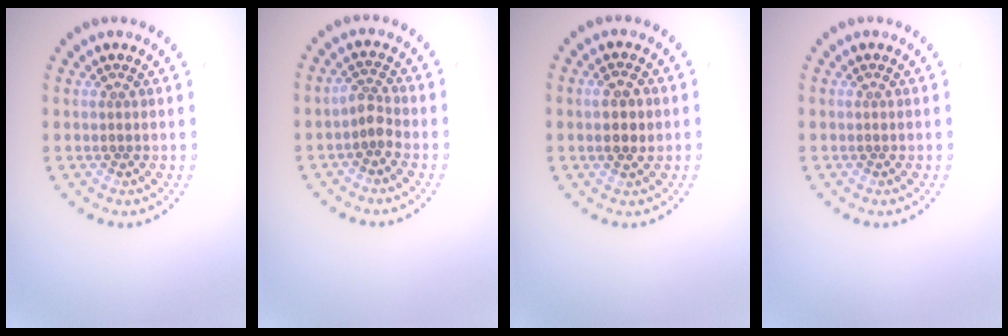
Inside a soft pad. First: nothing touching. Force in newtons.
{"total": 1.7, "press": 1.4, "slide": 1.0}
{"total": 2.0, "press": 2.0, "slide": 0.2}
{"total": 0.0}